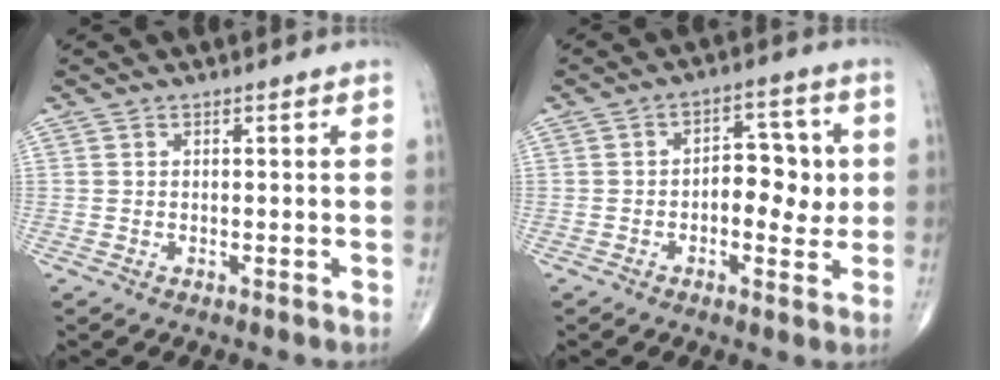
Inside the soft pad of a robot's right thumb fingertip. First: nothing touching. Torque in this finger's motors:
{"motor_torque": [0.18, 0.00, -0.05, -0.21, 0.10]}